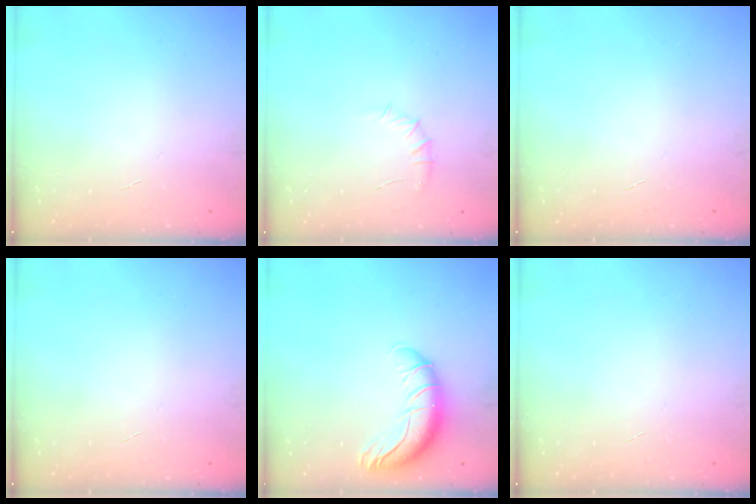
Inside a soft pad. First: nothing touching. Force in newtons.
{"total": 5.8, "press": 5.5, "slide": 1.8}
{"total": 0.0}
{"total": 0.0}
{"total": 12.1, "press": 11.8, "slide": 2.9}
{"total": 0.0}